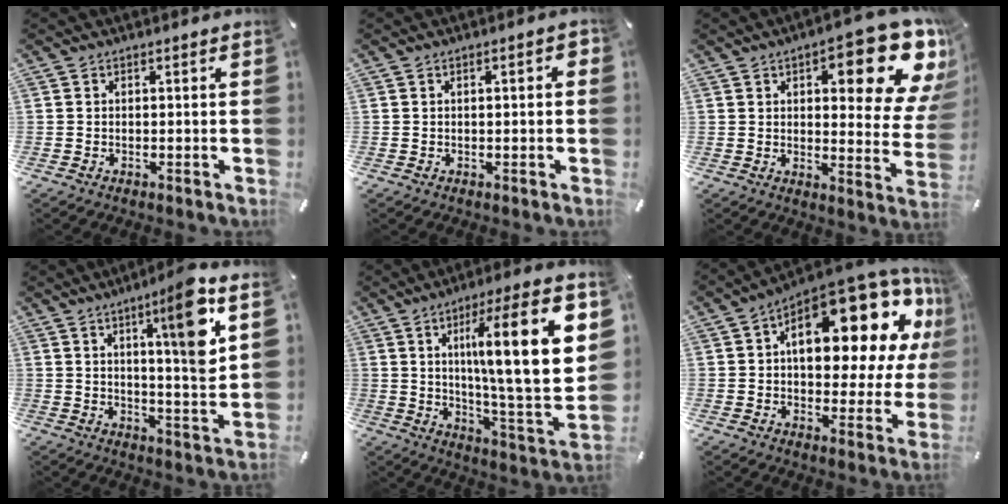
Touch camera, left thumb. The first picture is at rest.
{"total": 2.0, "force": [0.1, 0.6, 1.9], "torque": [-0.034, 0.005, 0.000]}
{"total": 18.5, "force": [9.3, 6.8, 14.5], "torque": [-0.180, -0.063, 0.144]}
{"total": 13.3, "force": [6.0, 1.5, 11.8], "torque": [-0.178, -0.026, 0.084]}
{"total": 22.4, "force": [7.4, 4.0, 20.8], "torque": [-0.322, -0.036, 0.096]}
{"total": 22.1, "force": [9.7, 10.6, 16.8], "torque": [-0.209, -0.088, 0.154]}